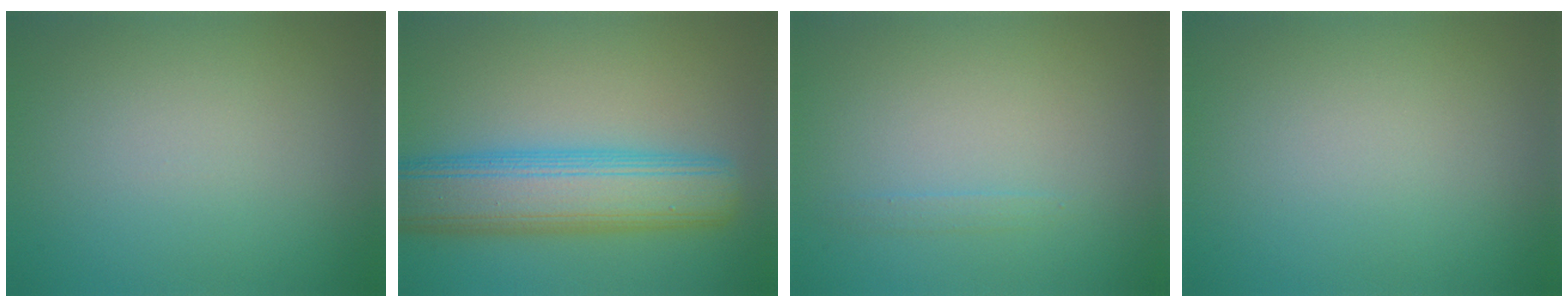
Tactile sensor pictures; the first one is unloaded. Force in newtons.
{"total": 8.6, "press": 8.6, "slide": 0.3}
{"total": 0.7, "press": 0.7, "slide": 0.1}
{"total": 0.0}